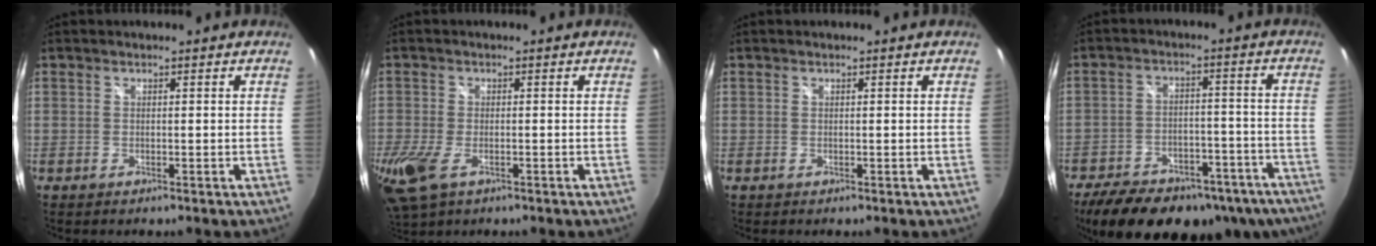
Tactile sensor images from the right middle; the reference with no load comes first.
{"total": 10.7, "force": [-4.7, 5.9, 7.5], "torque": [-0.182, -0.039, -0.083]}
{"total": 0.0}
{"total": 26.7, "force": [-19.9, 12.2, 12.9], "torque": [-0.244, -0.006, -0.254]}